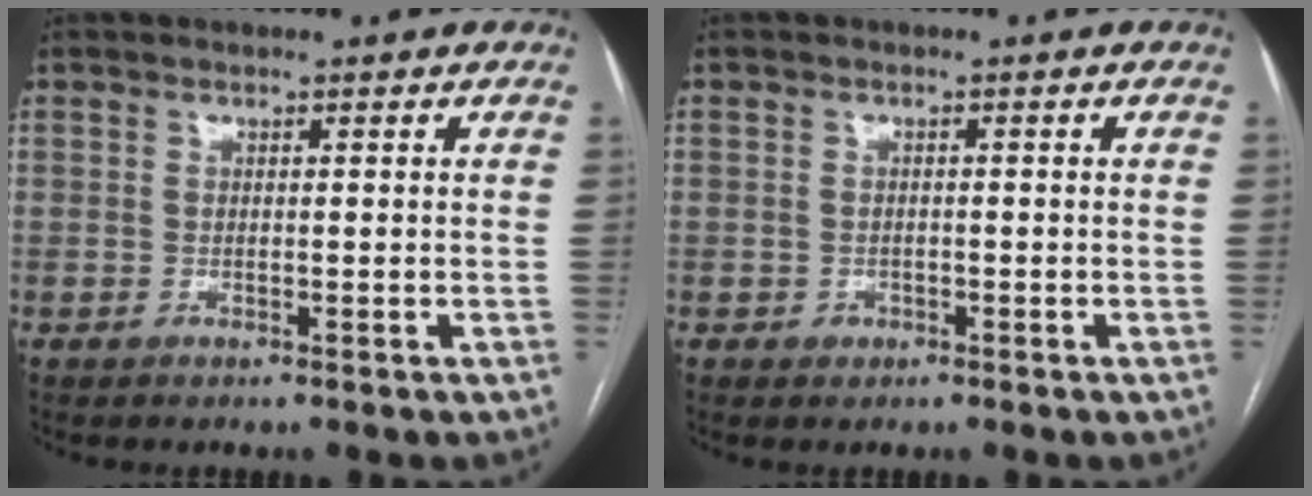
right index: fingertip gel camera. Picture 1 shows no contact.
{"total": 1.5, "force": [-0.7, 1.3, 0.2], "torque": [0.000, 0.006, -0.009]}